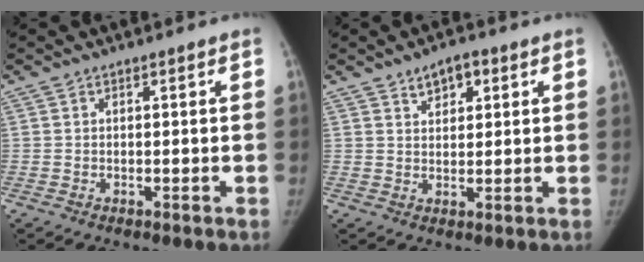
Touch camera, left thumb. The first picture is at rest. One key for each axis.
{"total": 4.4, "fx": 2.5, "fy": 2.5, "fz": 2.6, "tx": -0.017, "ty": -0.009, "tz": 0.038}